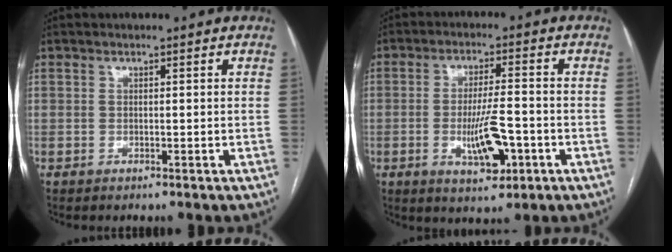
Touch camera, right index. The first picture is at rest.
{"total": 8.1, "force": [-2.6, 2.0, 7.4], "torque": [-0.134, -0.007, -0.038]}